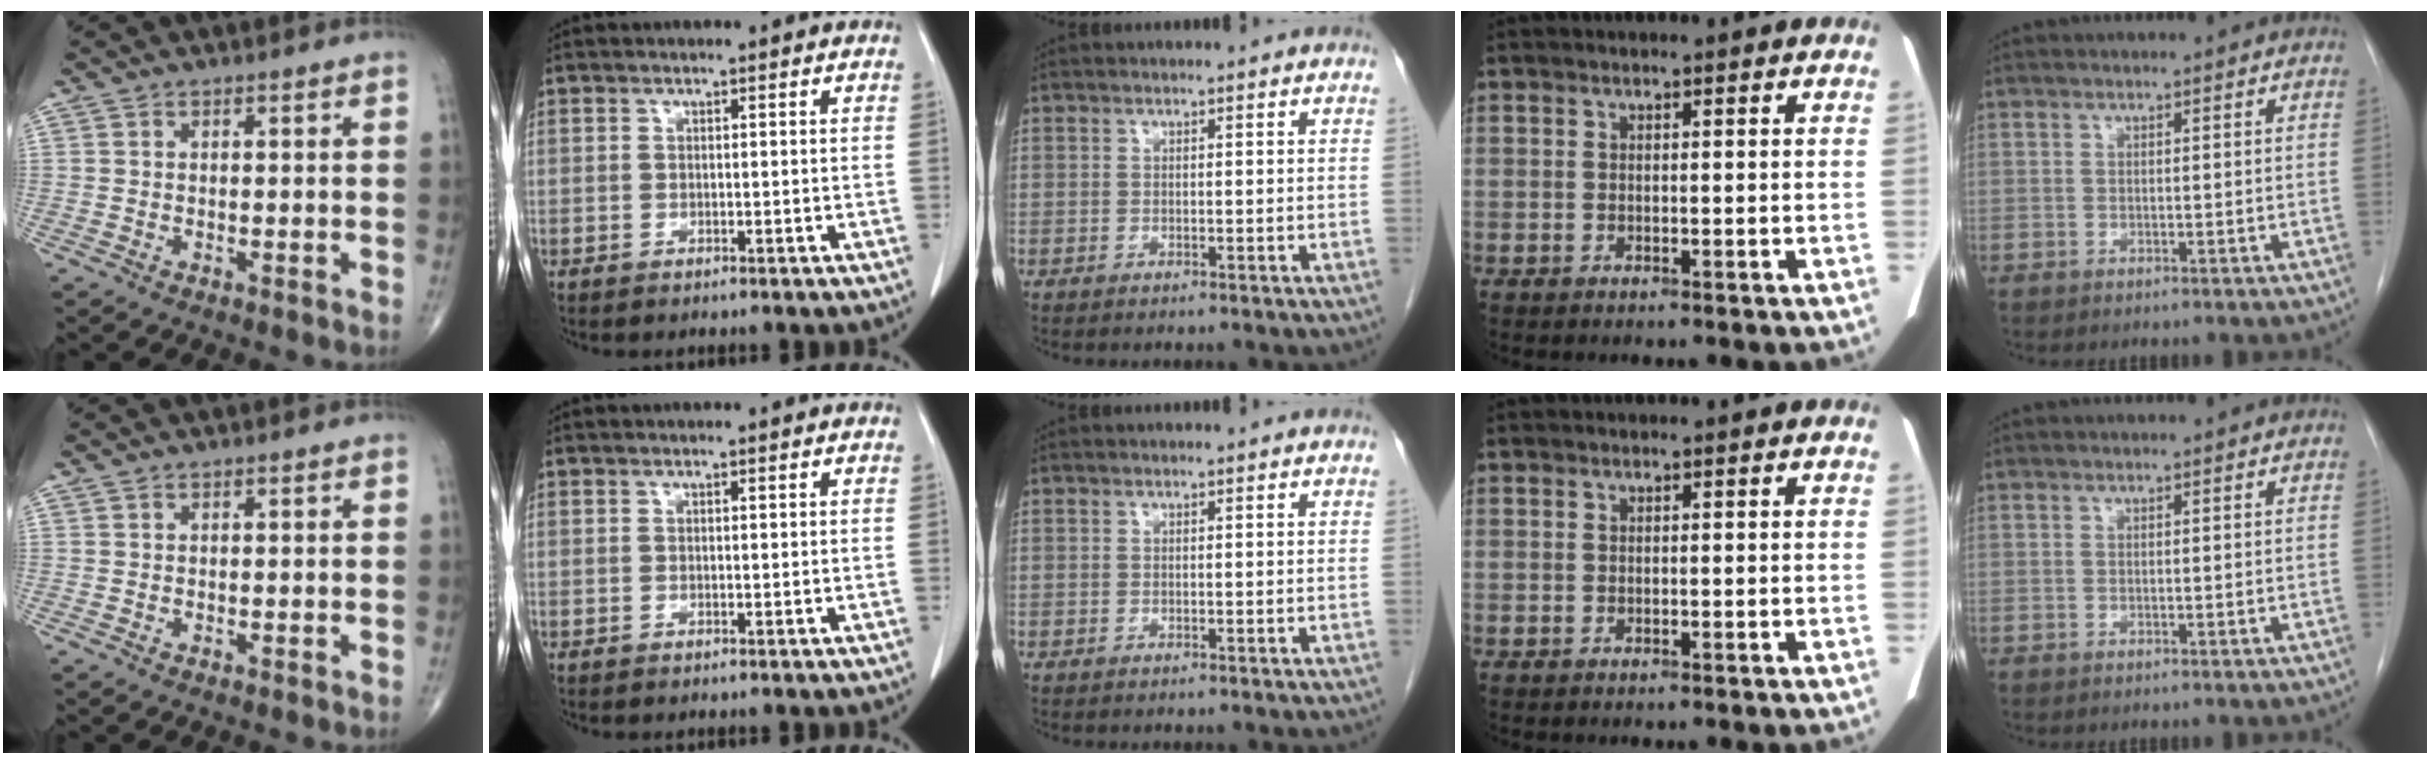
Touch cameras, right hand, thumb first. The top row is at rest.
{}